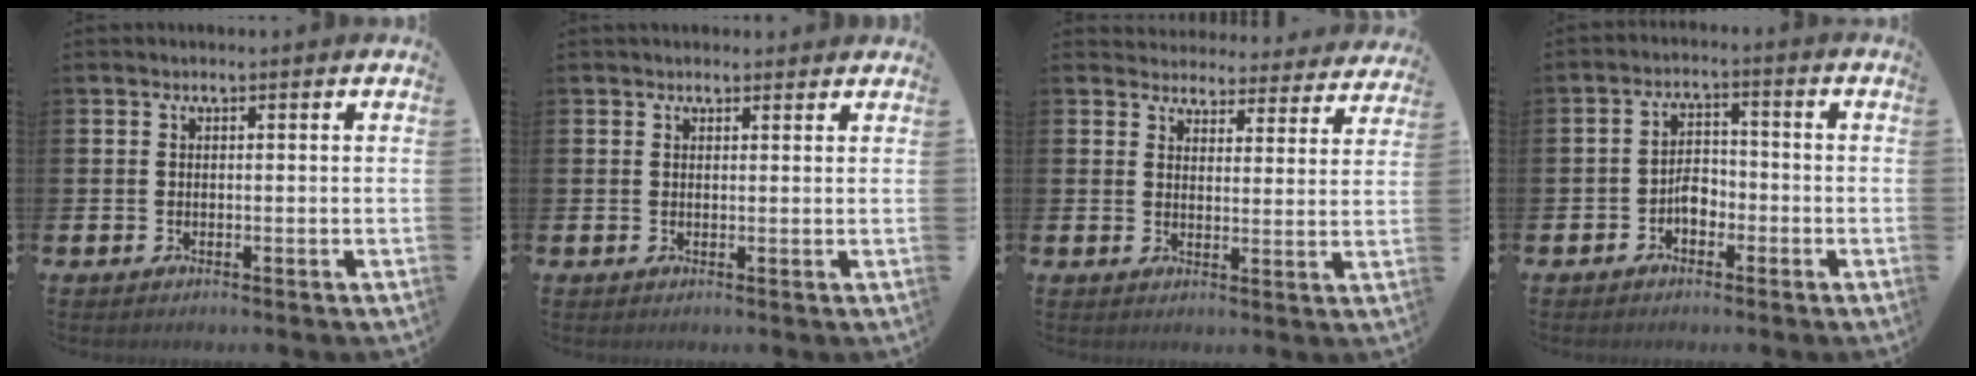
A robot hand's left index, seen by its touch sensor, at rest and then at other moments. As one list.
[{"total": 1.1, "force": [0.9, 0.5, 0.2], "torque": [0.006, 0.002, 0.014]}, {"total": 4.0, "force": [3.8, 1.0, 0.0], "torque": [-0.005, -0.036, 0.064]}, {"total": 3.1, "force": [-1.6, 1.9, 1.7], "torque": [-0.028, 0.007, -0.036]}]